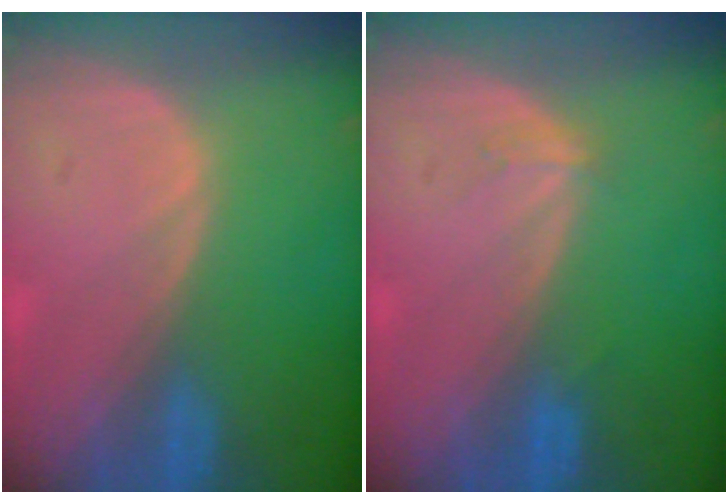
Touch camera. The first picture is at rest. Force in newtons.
{"total": 1.1, "press": 1.1, "slide": 0.1}